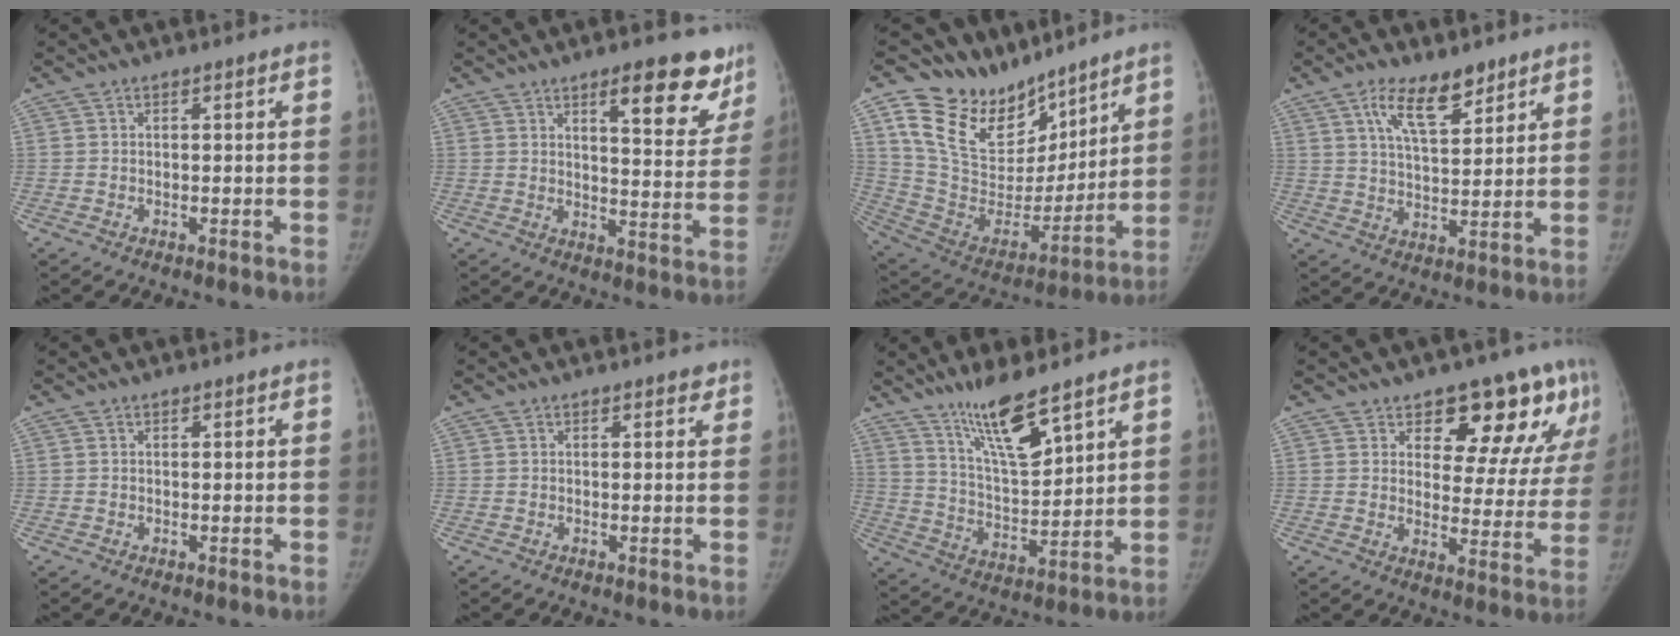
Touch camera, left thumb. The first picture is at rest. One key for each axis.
{"total": 13.9, "fx": 9.1, "fy": 4.5, "fz": 9.5, "tx": -0.067, "ty": -0.053, "tz": 0.121}
{"total": 20.7, "fx": 14.7, "fy": 11.8, "fz": 8.6, "tx": -0.104, "ty": -0.078, "tz": 0.273}
{"total": 9.8, "fx": 6.1, "fy": 4.0, "fz": 6.5, "tx": -0.094, "ty": -0.035, "tz": 0.113}
{"total": 0.0}
{"total": 1.2, "fx": 0.8, "fy": 0.6, "fz": 0.5, "tx": 0.003, "ty": -0.004, "tz": 0.007}
{"total": 11.8, "fx": 8.6, "fy": 2.3, "fz": 7.7, "tx": -0.129, "ty": -0.063, "tz": 0.171}
{"total": 17.3, "fx": 10.3, "fy": 8.4, "fz": 11.0, "tx": -0.075, "ty": -0.053, "tz": 0.130}